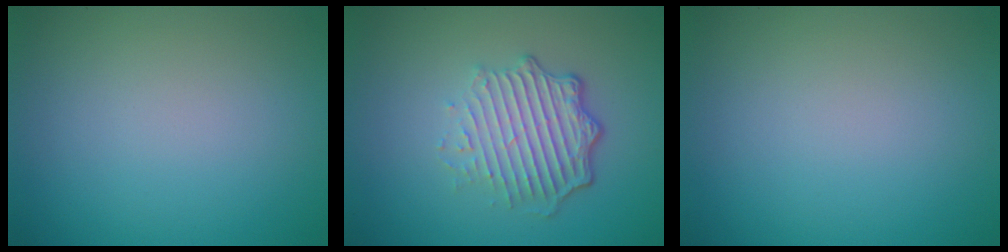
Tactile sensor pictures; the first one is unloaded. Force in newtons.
{"total": 5.2, "press": 3.6, "slide": 3.8}
{"total": 0.0}